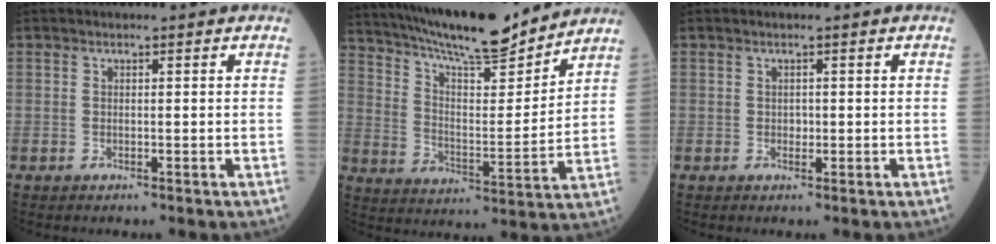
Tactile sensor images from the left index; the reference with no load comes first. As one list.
[{"total": 19.0, "force": [16.9, 1.8, 8.5], "torque": [-0.159, 0.002, 0.279]}, {"total": 0.8, "force": [0.0, 0.6, 0.4], "torque": [-0.005, 0.002, -0.002]}]